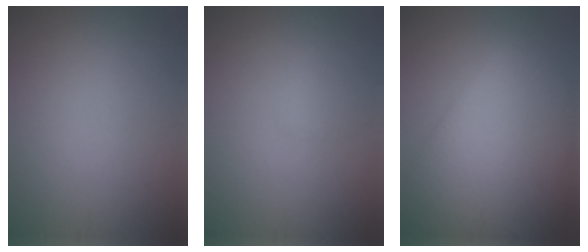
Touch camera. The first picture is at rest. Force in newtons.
{"total": 1.1, "press": 1.1, "slide": 0.1}
{"total": 11.3, "press": 11.3, "slide": 0.3}